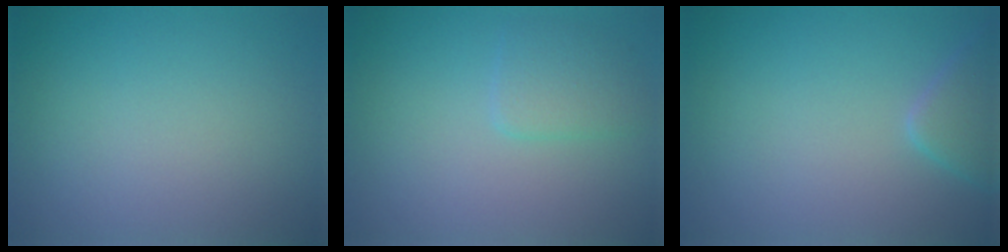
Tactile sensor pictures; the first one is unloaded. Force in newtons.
{"total": 2.0, "press": 2.0, "slide": 0.1}
{"total": 2.4, "press": 2.4, "slide": 0.1}